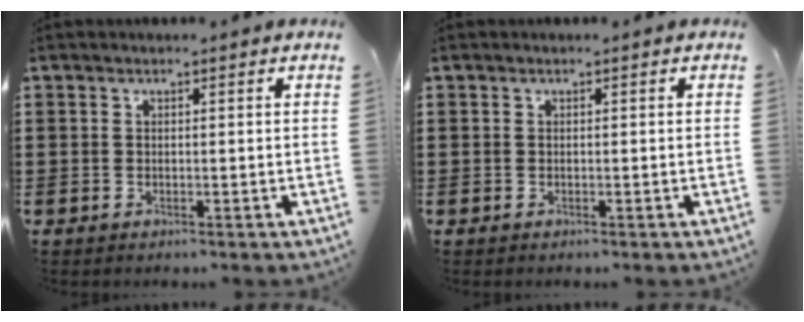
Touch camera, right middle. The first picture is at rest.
{"total": 0.0}